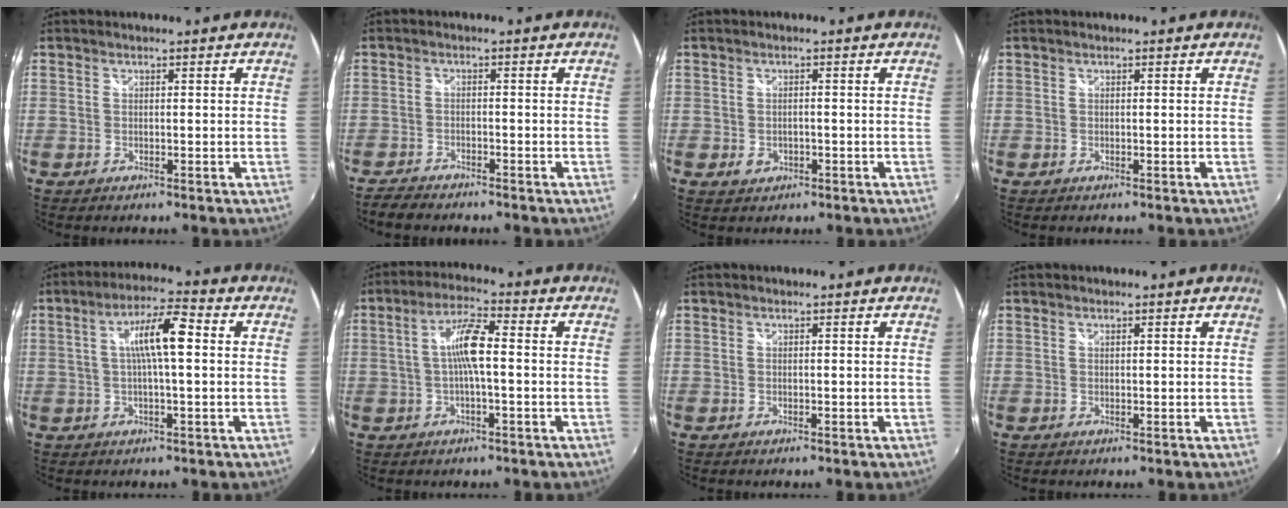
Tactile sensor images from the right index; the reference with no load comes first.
{"total": 3.9, "force": [-3.7, 0.8, 1.0], "torque": [-0.037, -0.014, -0.071]}
{"total": 2.6, "force": [-0.7, 2.0, 1.5], "torque": [-0.028, -0.003, -0.009]}
{"total": 0.0}
{"total": 8.5, "force": [1.0, 1.4, 8.3], "torque": [-0.147, 0.013, 0.017]}
{"total": 6.9, "force": [-0.3, 1.1, 6.9], "torque": [-0.136, 0.012, -0.005]}
{"total": 0.0}
{"total": 0.0}